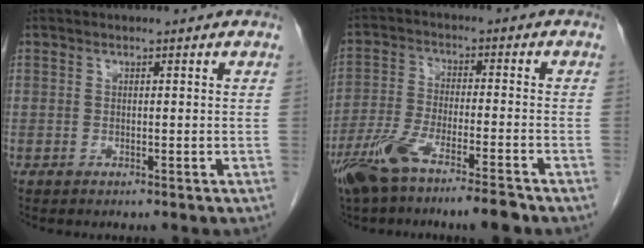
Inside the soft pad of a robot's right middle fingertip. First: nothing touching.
{"total": 10.1, "force": [-7.2, 0.8, 7.0], "torque": [-0.133, -0.017, -0.133]}